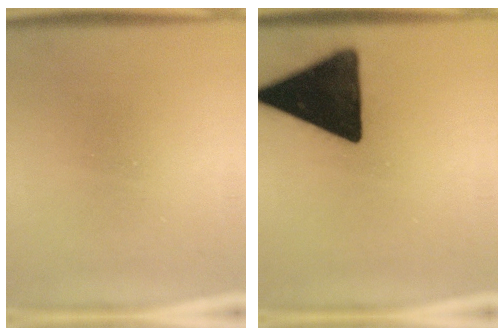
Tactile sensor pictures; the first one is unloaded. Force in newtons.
{"total": 17.5}